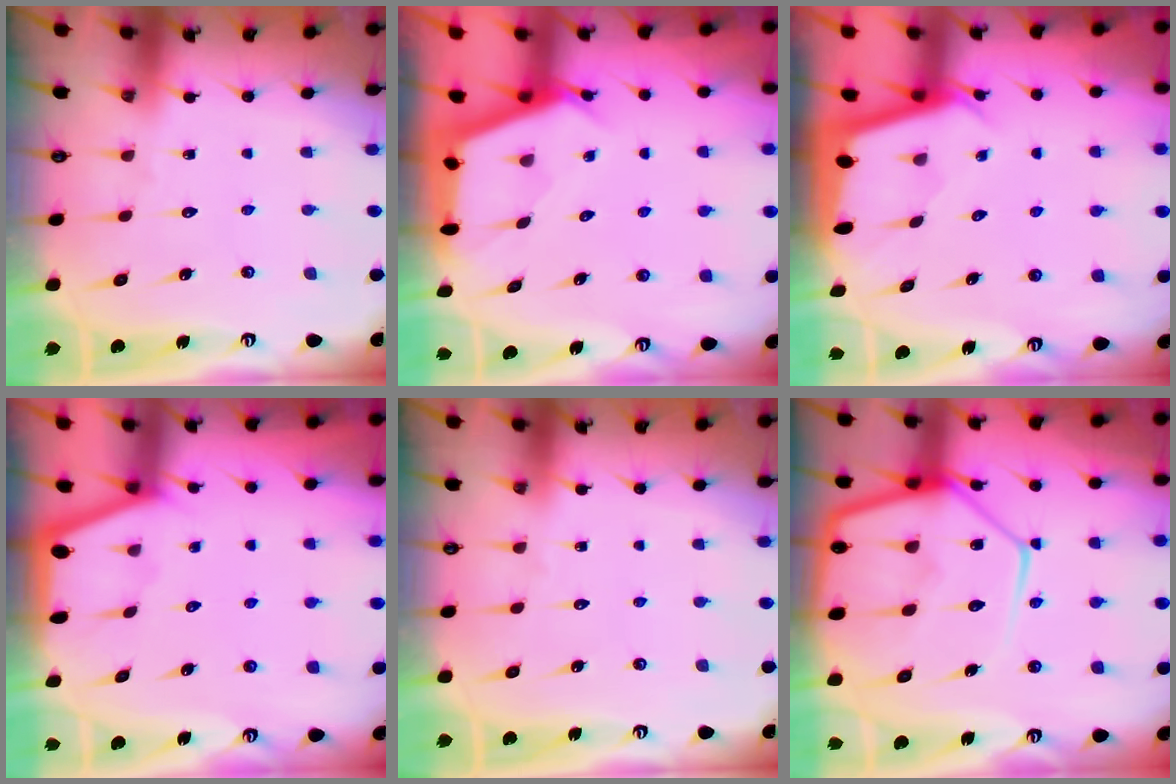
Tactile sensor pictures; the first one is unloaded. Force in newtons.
{"total": 2.9, "press": 2.9, "slide": 0.3}
{"total": 2.1, "press": 2.1, "slide": 0.2}
{"total": 1.1, "press": 1.0, "slide": 0.2}
{"total": 0.0}
{"total": 19.7, "press": 19.6, "slide": 1.7}